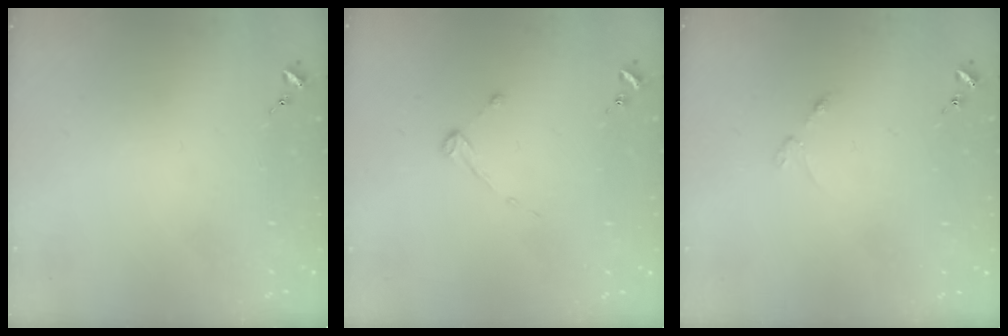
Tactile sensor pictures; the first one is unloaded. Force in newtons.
{"total": 2.7, "press": 2.7, "slide": 0.3}
{"total": 2.5, "press": 2.4, "slide": 0.4}